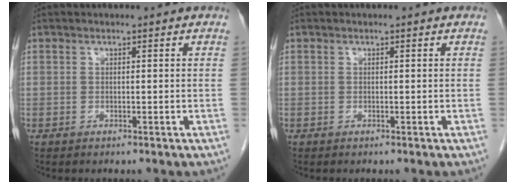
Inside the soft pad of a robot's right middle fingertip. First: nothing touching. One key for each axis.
{"total": 0.0}